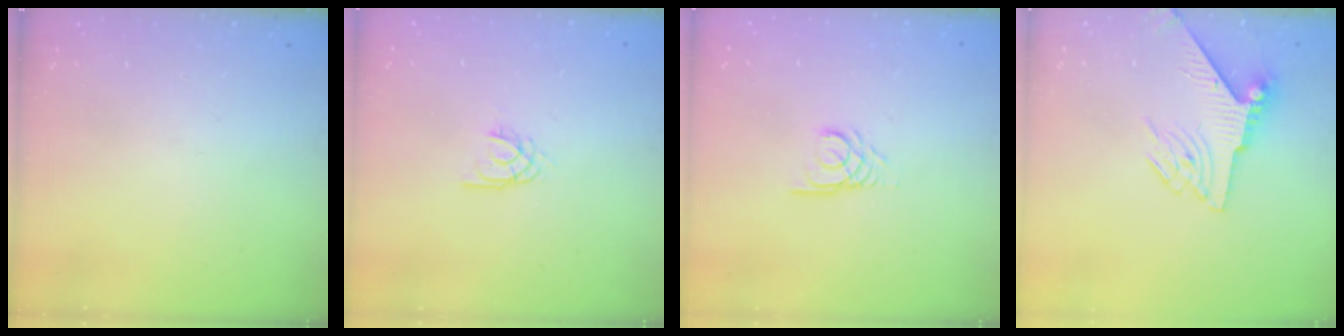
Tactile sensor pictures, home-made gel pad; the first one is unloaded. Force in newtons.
{"total": 2.2, "press": 2.2, "slide": 0.4}
{"total": 3.9, "press": 3.9, "slide": 0.3}
{"total": 6.7, "press": 6.6, "slide": 1.0}